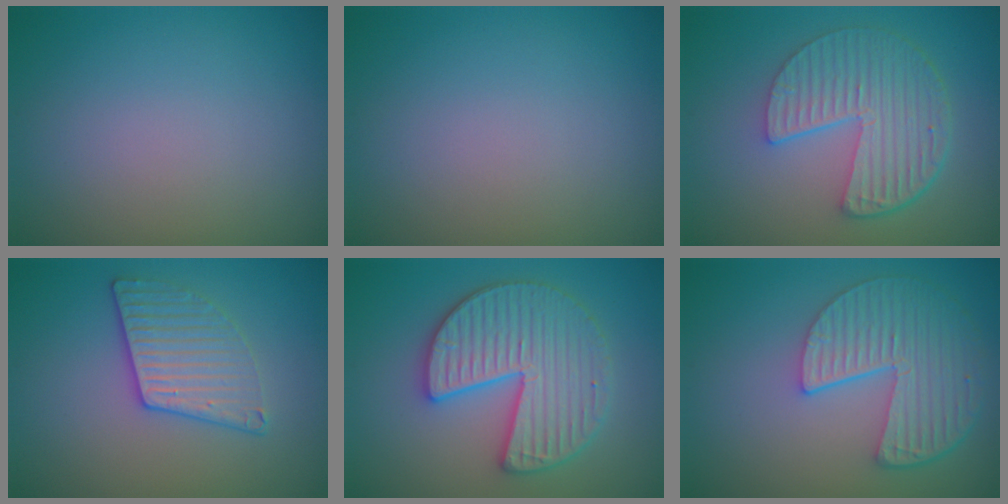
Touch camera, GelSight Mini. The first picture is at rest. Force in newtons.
{"total": 0.0}
{"total": 5.9, "press": 4.3, "slide": 4.0}
{"total": 3.1, "press": 3.0, "slide": 0.8}
{"total": 6.0, "press": 6.0, "slide": 0.9}
{"total": 6.0, "press": 4.6, "slide": 3.8}